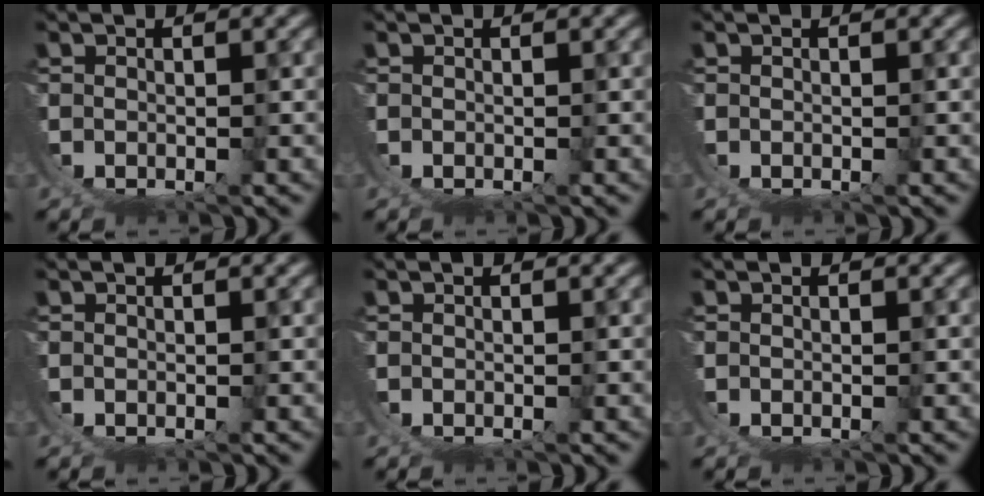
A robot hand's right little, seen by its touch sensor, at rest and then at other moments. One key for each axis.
{"total": 0.0}
{"total": 0.0}
{"total": 0.0}
{"total": 0.0}
{"total": 0.0}